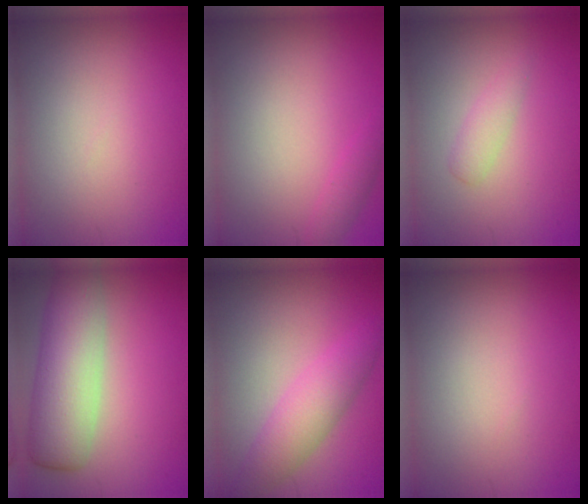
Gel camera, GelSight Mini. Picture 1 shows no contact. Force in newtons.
{"total": 1.3, "press": 1.3, "slide": 0.1}
{"total": 1.5, "press": 1.5, "slide": 0.1}
{"total": 7.4, "press": 7.4, "slide": 0.2}
{"total": 4.1, "press": 4.1, "slide": 0.2}
{"total": 0.0}